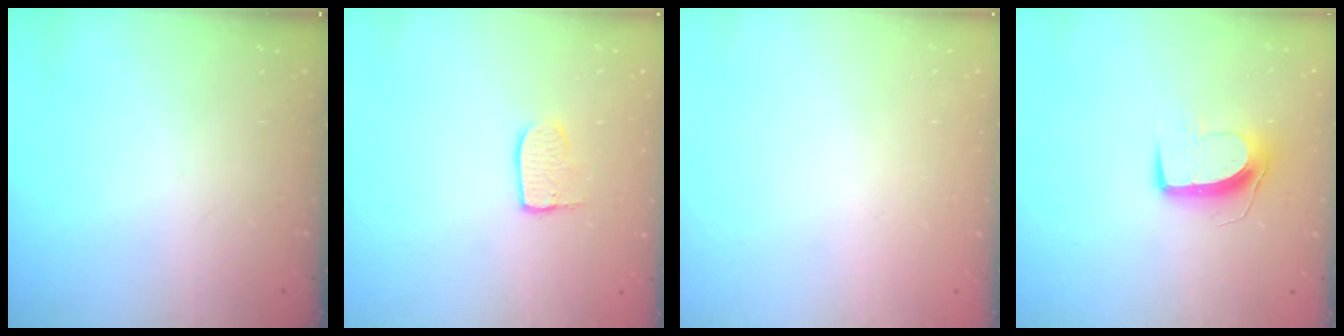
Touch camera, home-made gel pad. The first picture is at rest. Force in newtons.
{"total": 6.8, "press": 6.8, "slide": 0.1}
{"total": 0.0}
{"total": 10.1, "press": 10.1, "slide": 0.1}